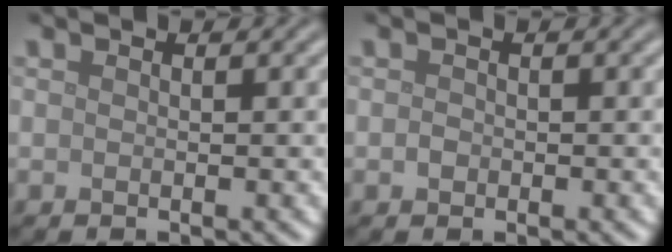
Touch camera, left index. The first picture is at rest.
{"total": 0.7, "force": [-0.2, 0.6, 0.2], "torque": [-0.003, -0.002, -0.006]}